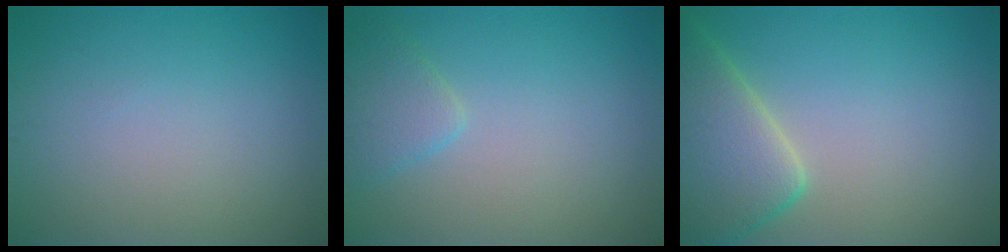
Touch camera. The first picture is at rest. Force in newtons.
{"total": 2.2, "press": 2.2, "slide": 0.2}
{"total": 7.4, "press": 7.4, "slide": 0.6}